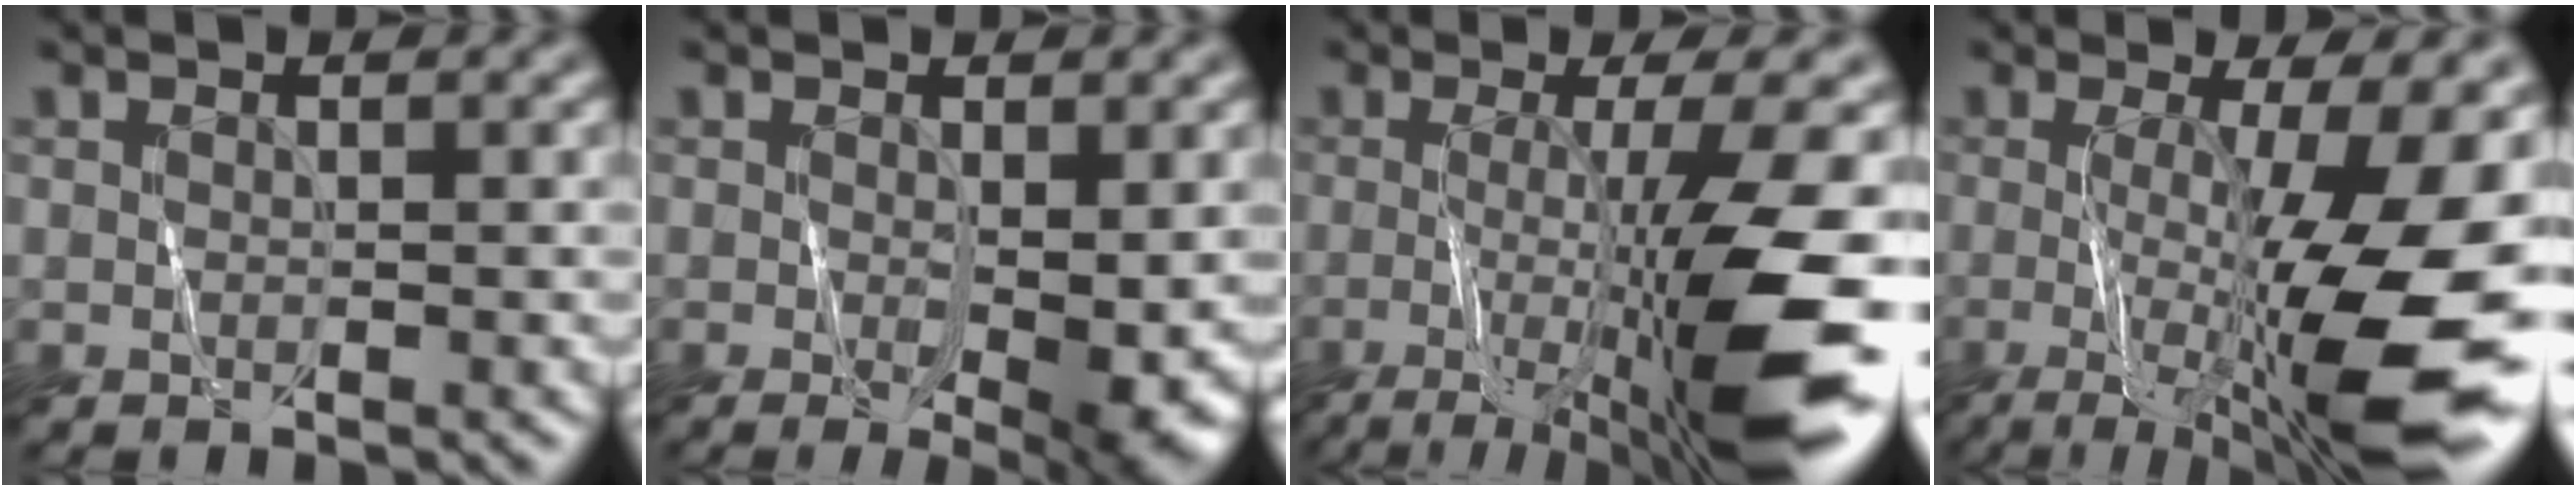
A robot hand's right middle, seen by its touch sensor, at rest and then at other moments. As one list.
[{"total": 4.5, "force": [-0.4, 0.9, 4.4], "torque": [-0.068, -0.016, -0.001]}, {"total": 10.9, "force": [-2.4, 2.2, 10.4], "torque": [-0.162, -0.017, -0.038]}, {"total": 12.5, "force": [-1.7, 3.2, 12.0], "torque": [-0.185, -0.023, -0.021]}]